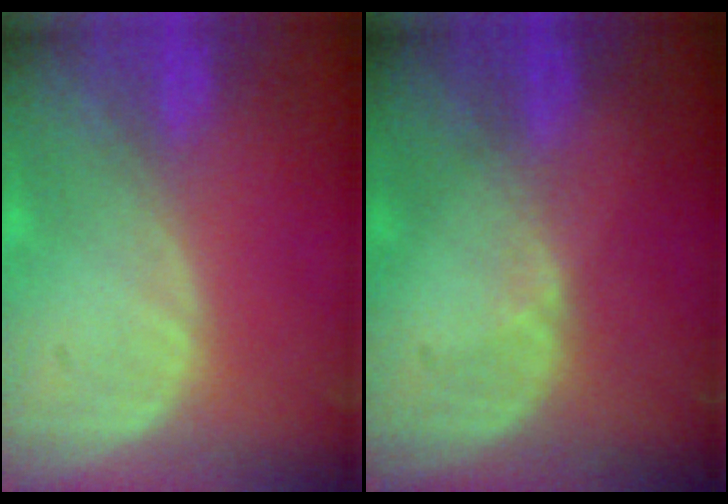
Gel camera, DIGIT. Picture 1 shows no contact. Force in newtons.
{"total": 1.4, "press": 0.9, "slide": 1.1}